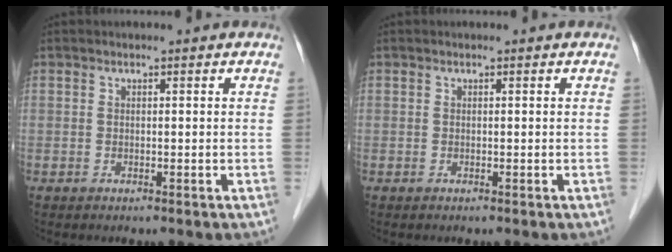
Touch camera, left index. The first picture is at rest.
{"total": 0.0}